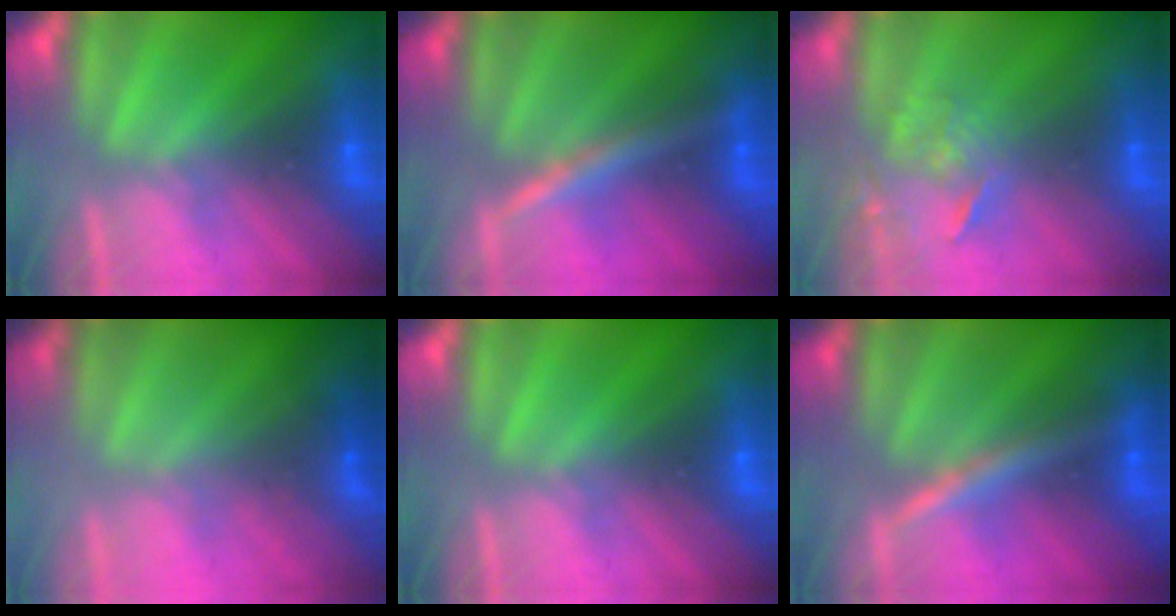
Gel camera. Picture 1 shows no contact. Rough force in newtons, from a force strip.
{"total": 2.5}
{"total": 4.1}
{"total": 1.4}
{"total": 0.0}
{"total": 2.5}